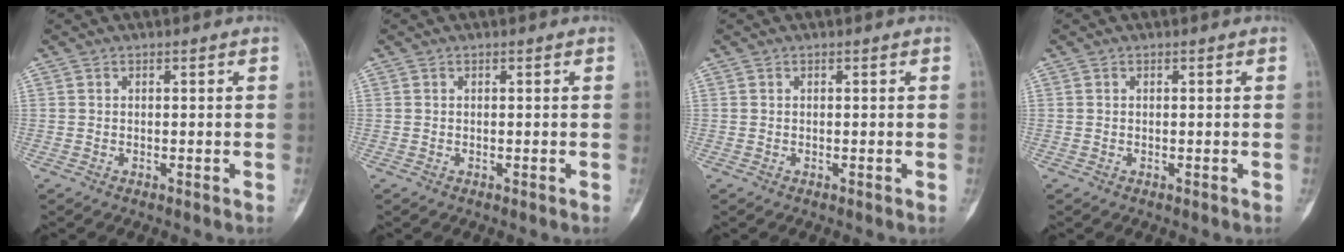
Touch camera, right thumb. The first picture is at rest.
{"total": 0.0}
{"total": 0.0}
{"total": 0.0}